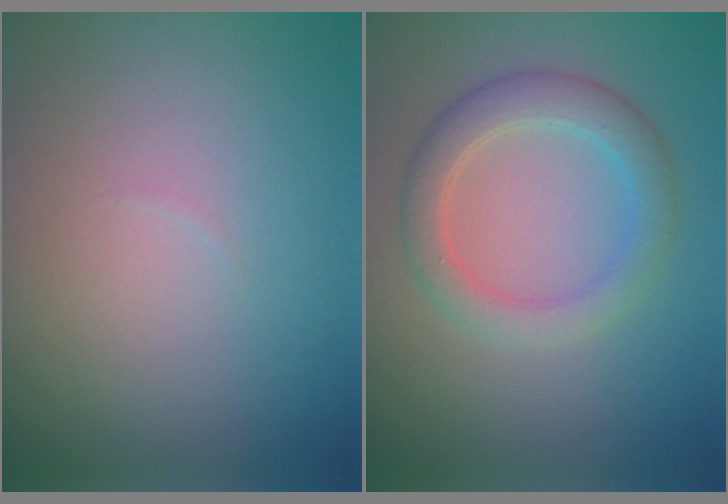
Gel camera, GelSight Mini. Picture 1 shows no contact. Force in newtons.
{"total": 3.5, "press": 3.5, "slide": 0.2}